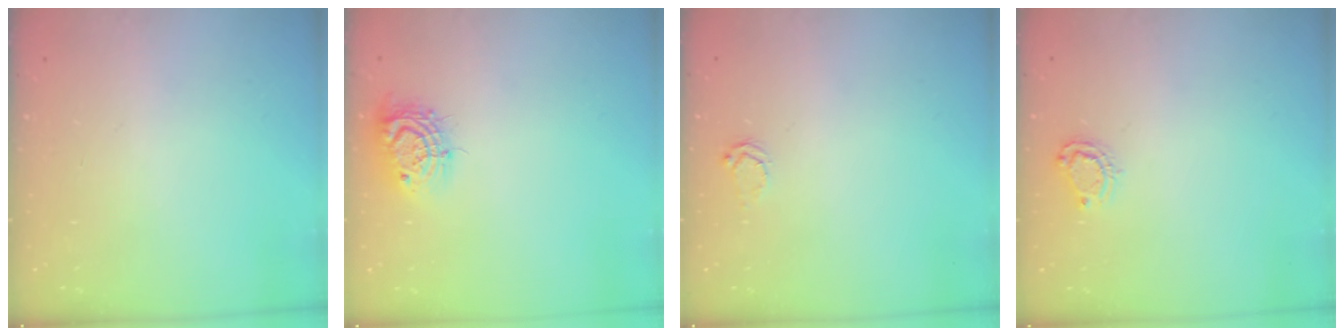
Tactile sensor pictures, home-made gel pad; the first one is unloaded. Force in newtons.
{"total": 10.3, "press": 10.3, "slide": 0.7}
{"total": 3.7, "press": 3.7, "slide": 0.5}
{"total": 6.1, "press": 6.1, "slide": 0.5}